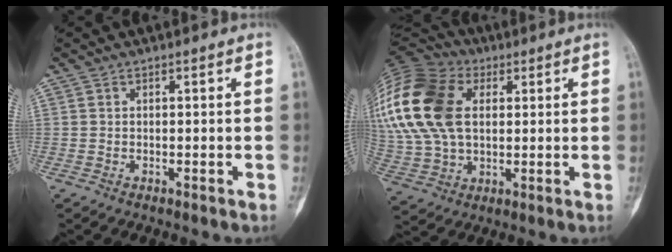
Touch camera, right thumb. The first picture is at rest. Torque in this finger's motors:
{"motor_torque": [-1.10, 2.41, 2.21, 0.34, 0.83]}